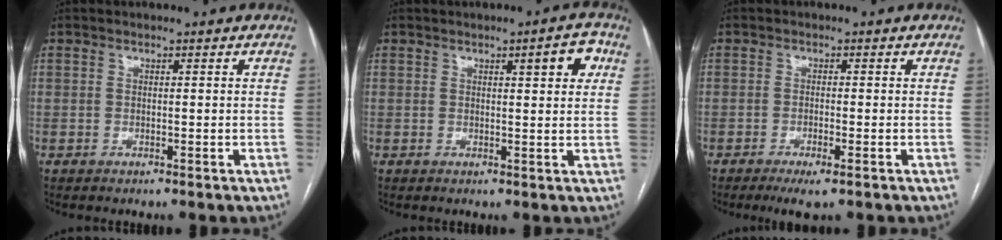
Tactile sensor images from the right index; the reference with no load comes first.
{"total": 4.3, "force": [1.7, 0.9, 3.8], "torque": [-0.047, 0.005, 0.022]}
{"total": 3.6, "force": [-2.2, 0.6, 2.9], "torque": [-0.050, -0.008, -0.033]}